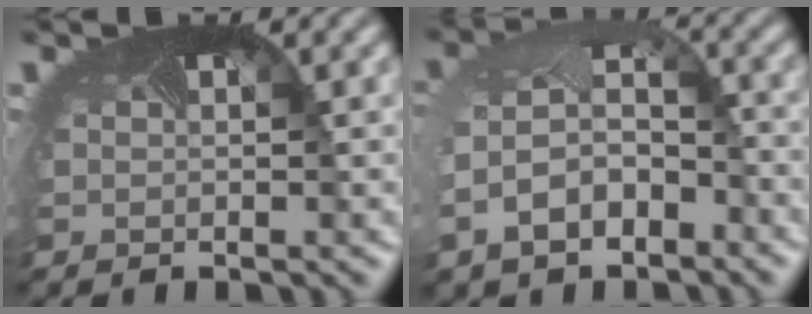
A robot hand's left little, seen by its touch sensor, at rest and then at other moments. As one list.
[{"total": 5.8, "force": [-2.4, 3.7, 3.6], "torque": [-0.098, -0.011, -0.050]}]